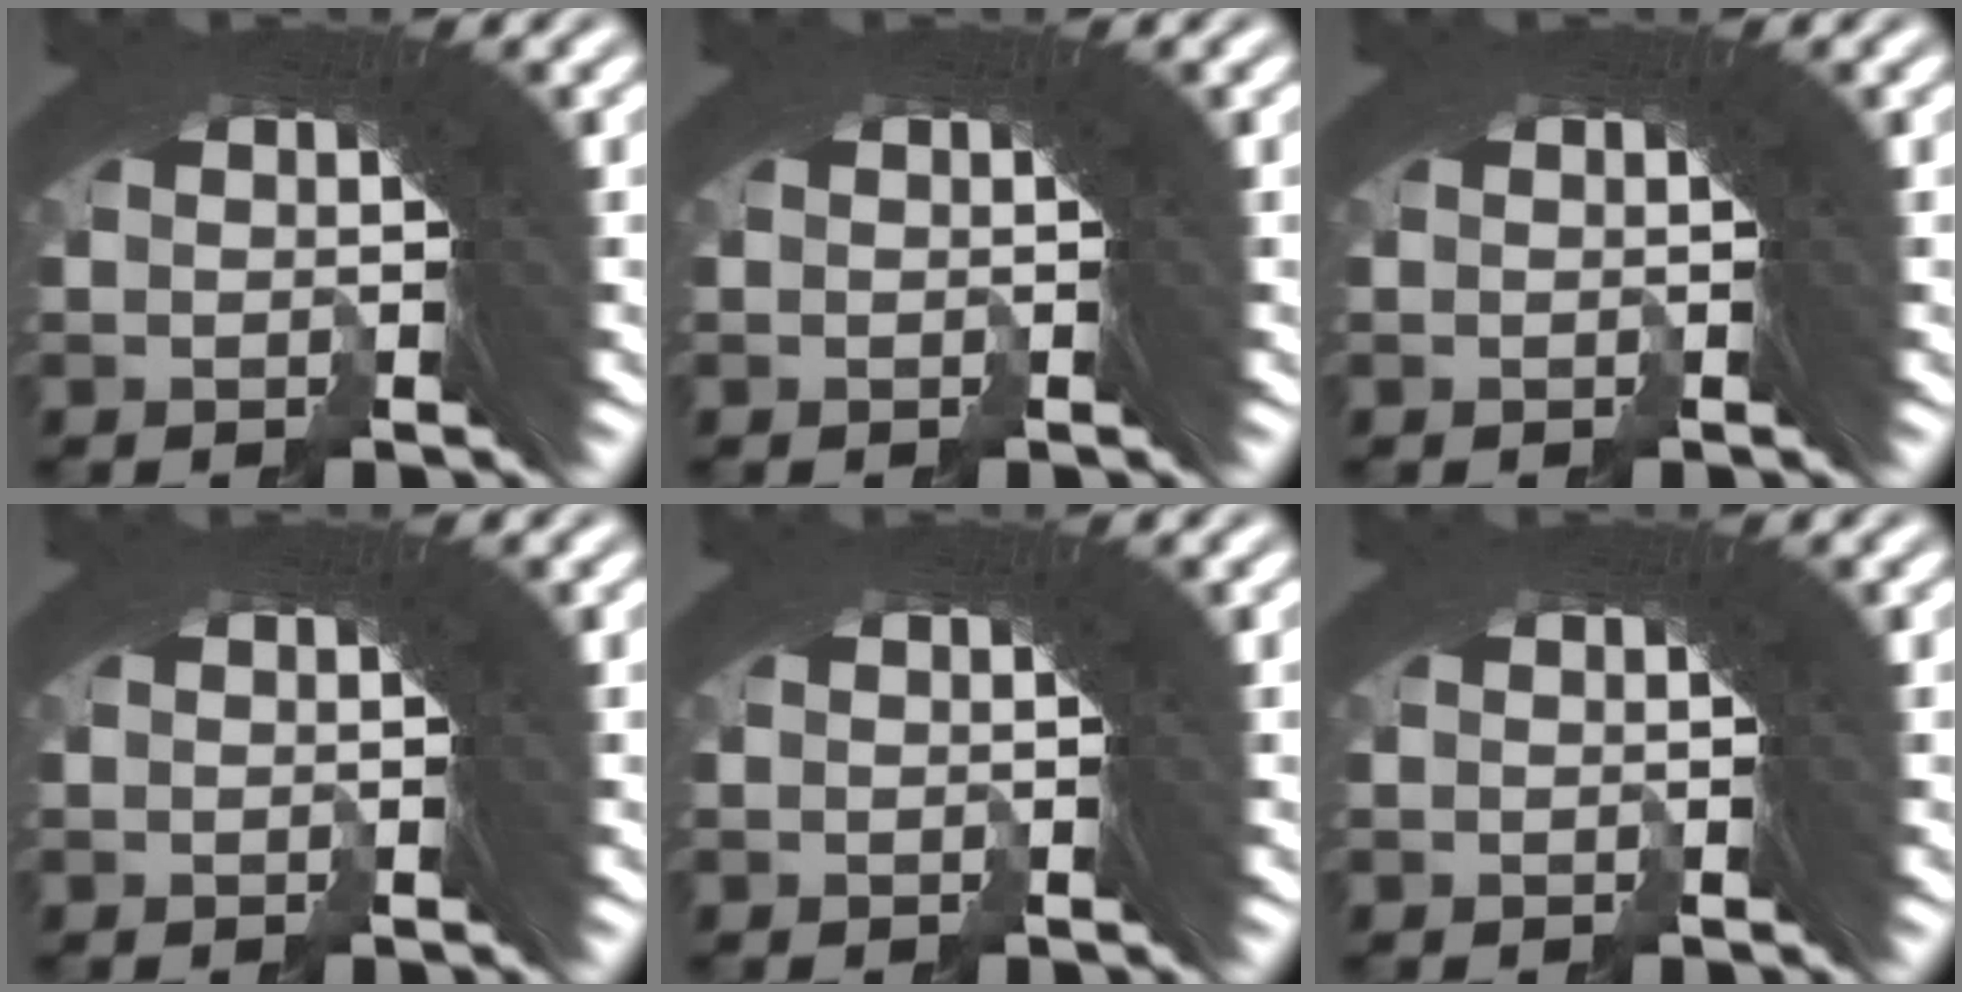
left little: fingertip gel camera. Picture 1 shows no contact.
{"total": 0.0}
{"total": 0.0}
{"total": 0.0}
{"total": 0.0}
{"total": 0.0}